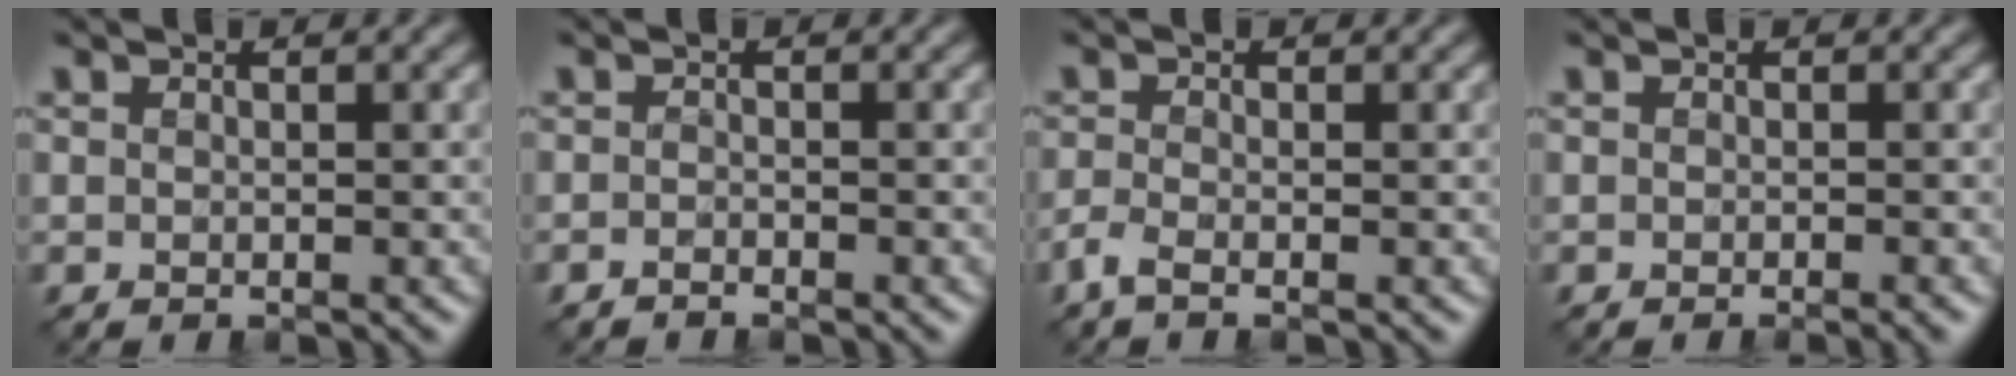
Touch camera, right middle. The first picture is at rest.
{"total": 0.7, "force": [-0.7, 0.0, 0.1], "torque": [-0.003, 0.000, -0.014]}
{"total": 1.5, "force": [-1.1, 0.3, 0.9], "torque": [-0.031, -0.003, -0.031]}
{"total": 0.6, "force": [-0.4, -0.1, 0.5], "torque": [-0.009, -0.003, -0.005]}